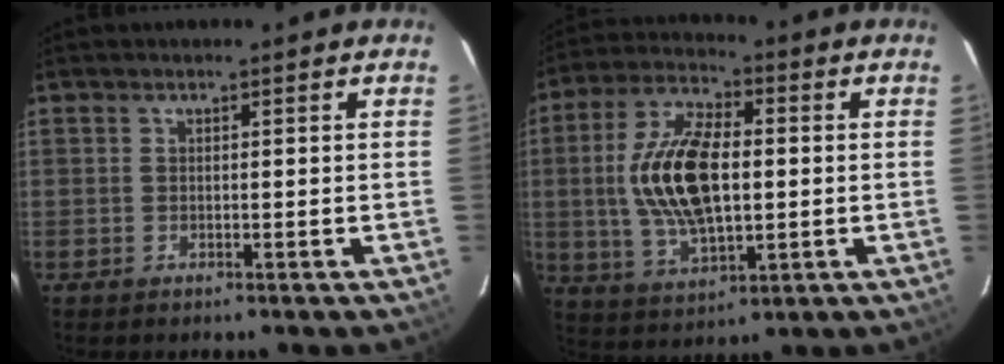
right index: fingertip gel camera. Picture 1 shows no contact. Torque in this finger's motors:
{"motor_torque": [0.73, 0.05, 0.97, 0.21]}